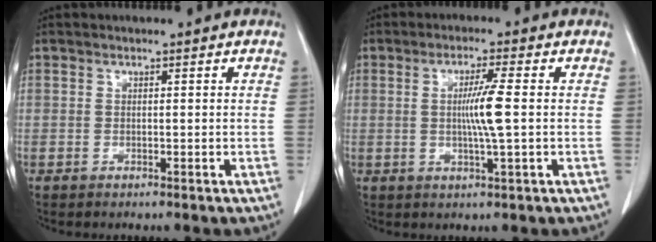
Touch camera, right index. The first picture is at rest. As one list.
[{"total": 5.6, "force": [0.1, -0.6, 5.6], "torque": [-0.102, -0.007, 0.001]}]